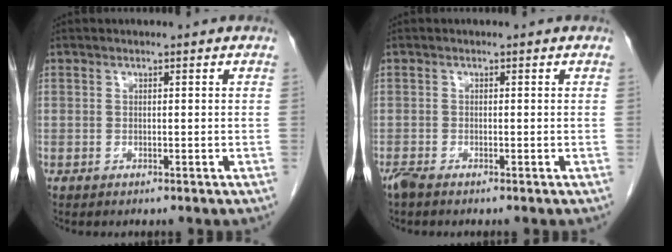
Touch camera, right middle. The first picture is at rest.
{"total": 1.5, "force": [-1.3, 0.2, 0.7], "torque": [-0.022, -0.005, -0.026]}